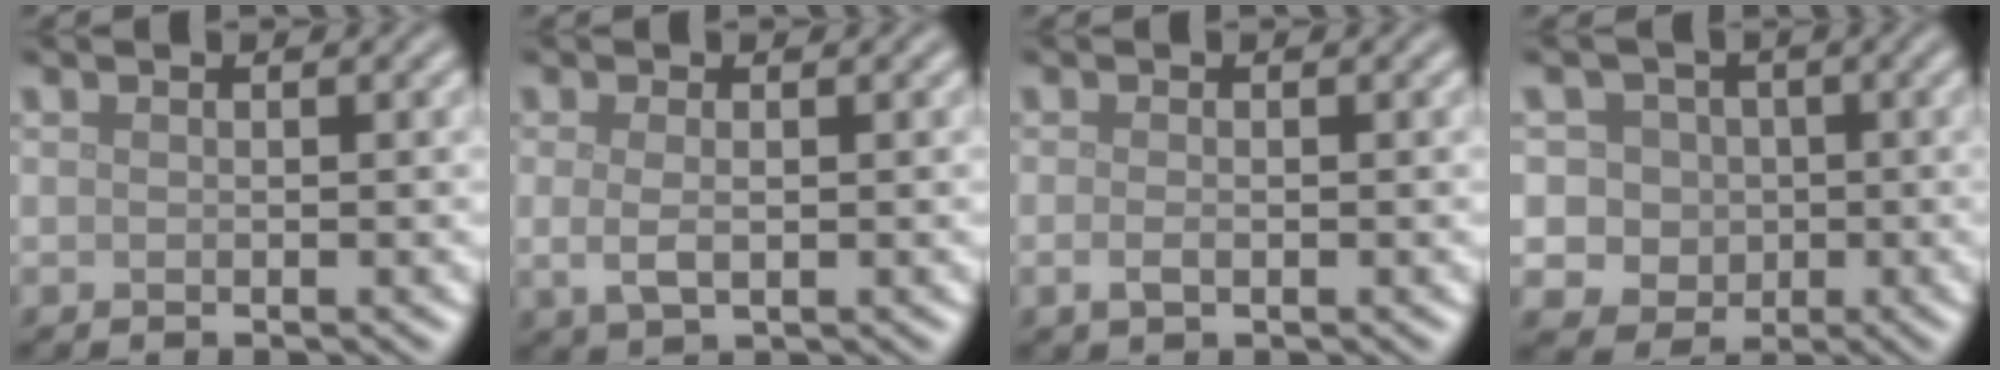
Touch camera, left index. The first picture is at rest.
{"total": 2.0, "force": [0.0, 0.8, 1.8], "torque": [-0.040, -0.005, -0.001]}
{"total": 1.1, "force": [-0.3, 0.5, 0.9], "torque": [-0.023, -0.004, -0.008]}
{"total": 5.5, "force": [0.8, 5.0, 2.2], "torque": [-0.017, 0.020, -0.006]}